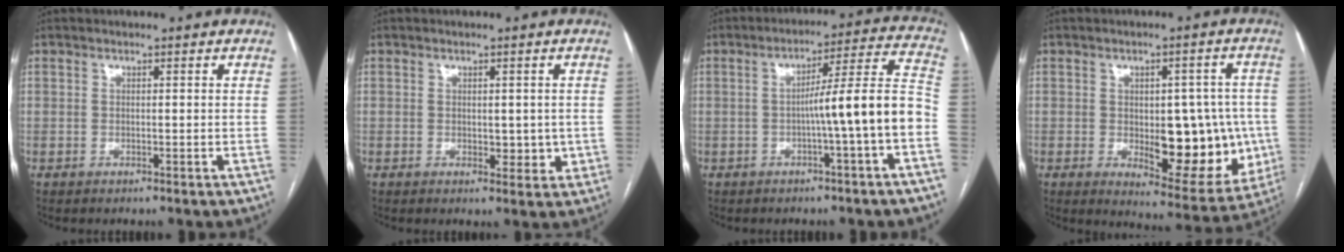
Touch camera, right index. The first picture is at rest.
{"total": 3.4, "force": [-0.1, 2.1, 2.7], "torque": [-0.028, -0.002, 0.006]}
{"total": 10.8, "force": [-3.1, -1.3, 10.3], "torque": [-0.147, 0.027, -0.046]}
{"total": 14.9, "force": [-1.8, 6.5, 13.4], "torque": [-0.154, 0.004, -0.004]}